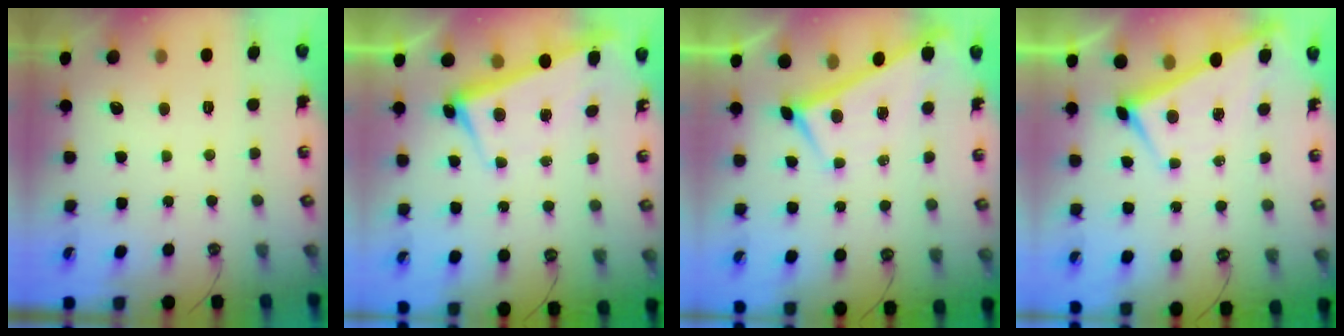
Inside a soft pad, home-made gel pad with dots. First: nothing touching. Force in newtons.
{"total": 3.4, "press": 3.2, "slide": 0.9}
{"total": 0.0}
{"total": 1.4, "press": 1.3, "slide": 0.5}